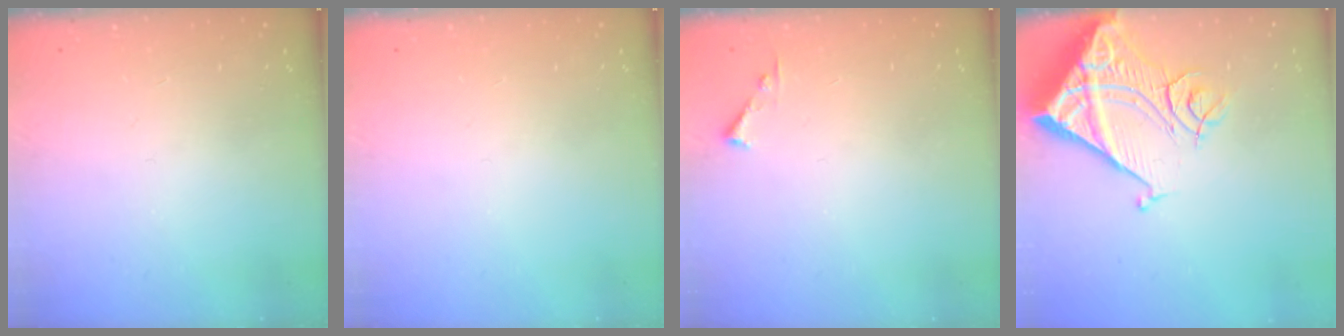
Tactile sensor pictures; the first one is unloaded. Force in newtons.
{"total": 0.0}
{"total": 3.6, "press": 3.6, "slide": 0.4}
{"total": 14.6, "press": 14.5, "slide": 2.0}